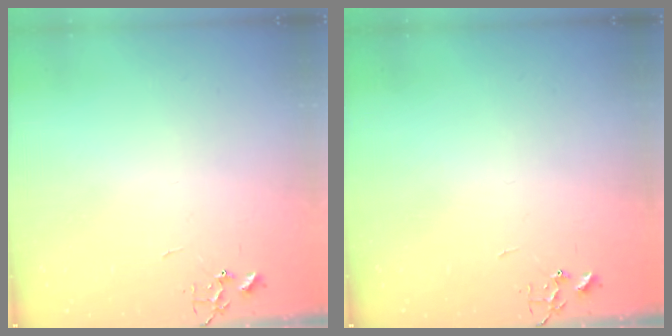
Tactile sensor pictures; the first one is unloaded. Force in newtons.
{"total": 0.0}